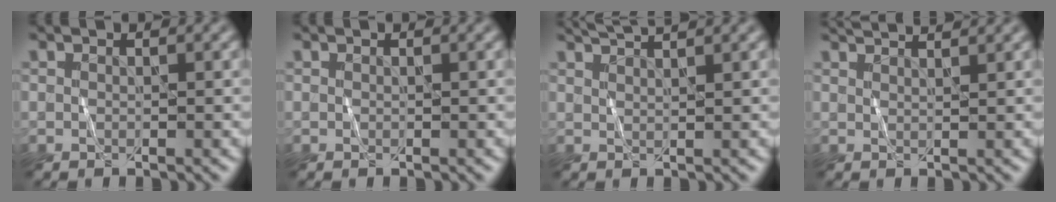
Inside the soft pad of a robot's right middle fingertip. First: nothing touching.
{"total": 0.0}
{"total": 3.3, "force": [2.8, 0.5, 1.6], "torque": [-0.011, 0.012, 0.030]}
{"total": 3.3, "force": [2.8, 0.7, 1.5], "torque": [-0.003, 0.014, 0.021]}